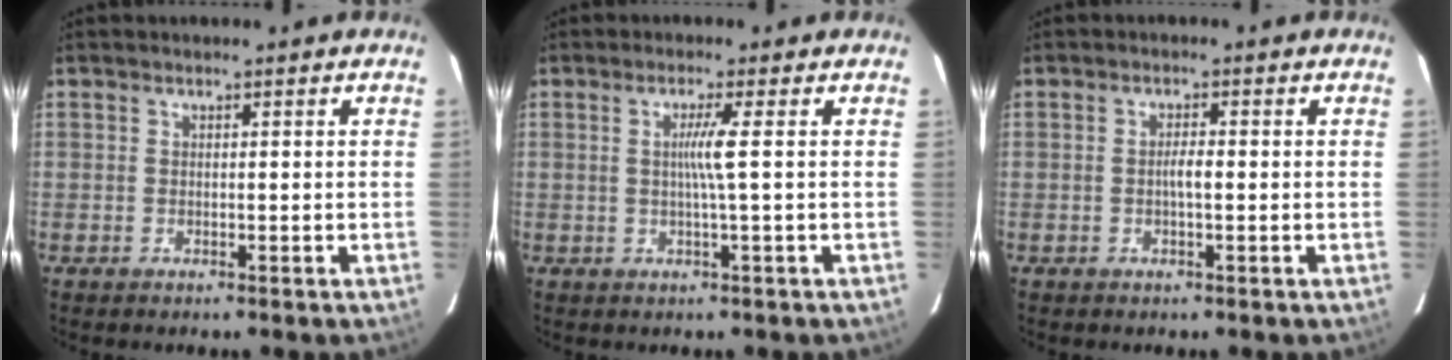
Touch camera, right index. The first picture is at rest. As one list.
[{"total": 3.2, "force": [0.2, -1.0, 3.0], "torque": [-0.057, -0.004, 0.004]}, {"total": 1.9, "force": [-0.3, 0.3, 1.8], "torque": [-0.035, 0.003, -0.006]}]